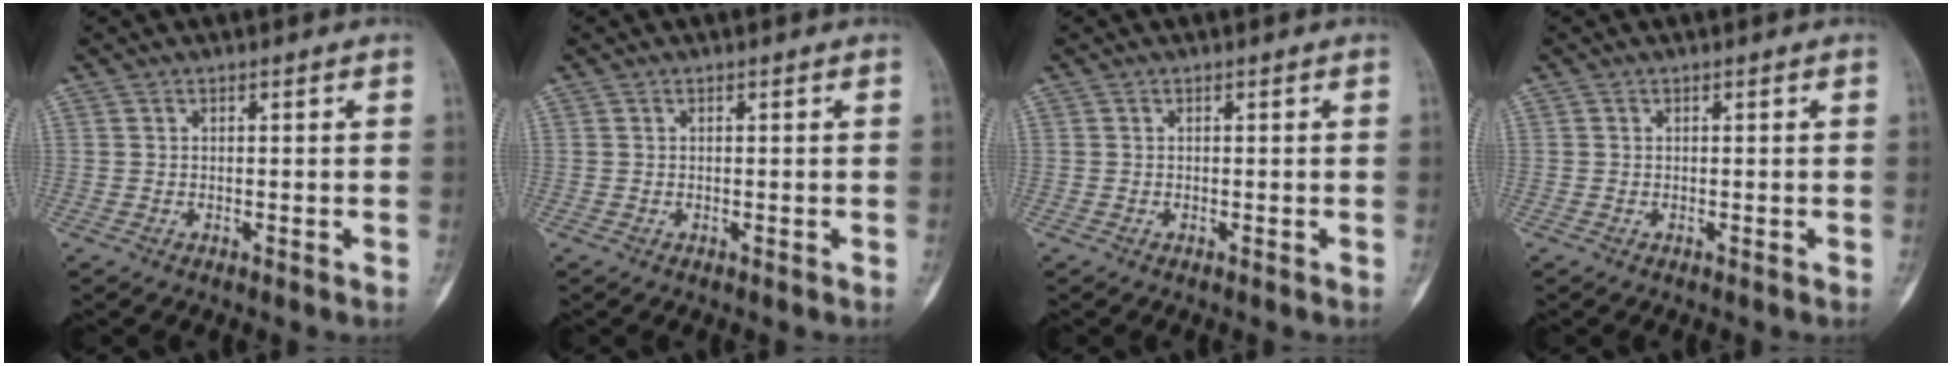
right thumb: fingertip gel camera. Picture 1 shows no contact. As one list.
[{"total": 0.0}, {"total": 0.0}, {"total": 0.0}]